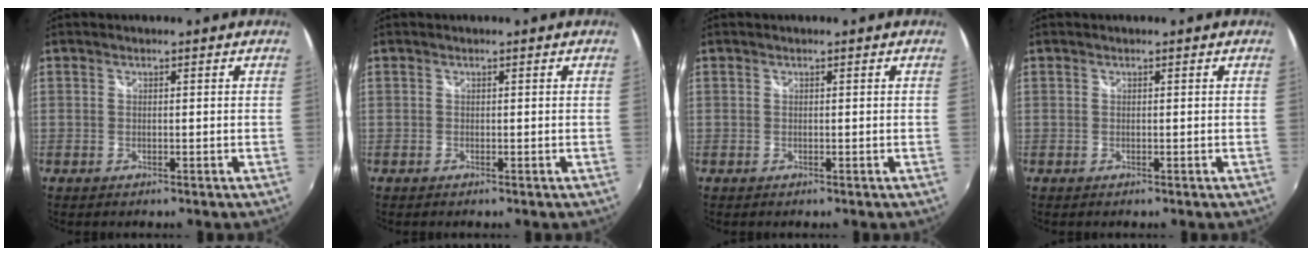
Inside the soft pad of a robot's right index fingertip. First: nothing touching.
{"total": 0.0}
{"total": 0.0}
{"total": 0.0}